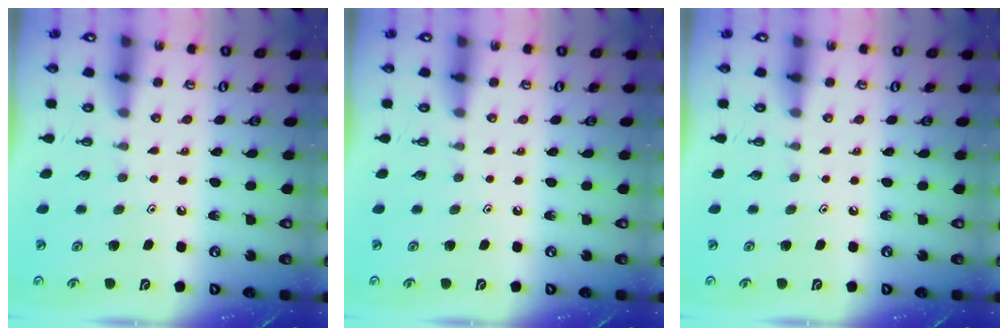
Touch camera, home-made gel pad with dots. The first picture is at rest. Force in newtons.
{"total": 0.0}
{"total": 0.0}